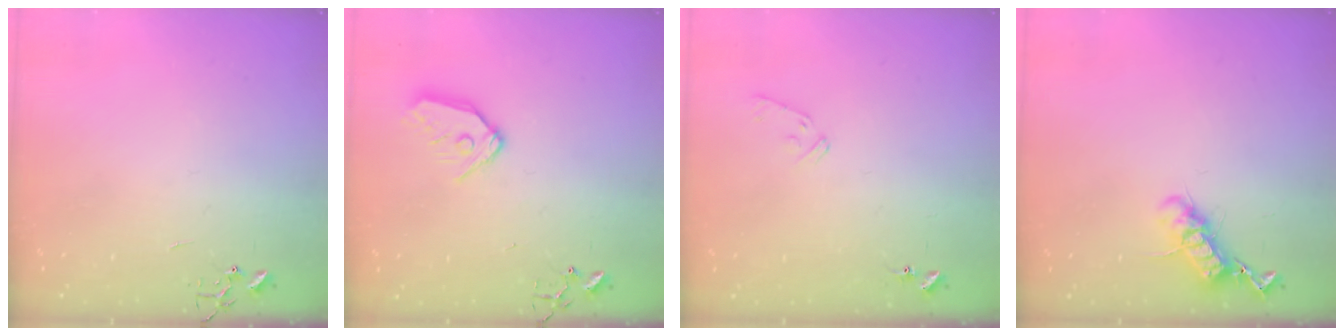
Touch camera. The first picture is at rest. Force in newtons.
{"total": 10.7, "press": 10.6, "slide": 1.1}
{"total": 6.7, "press": 6.7, "slide": 0.7}
{"total": 12.3, "press": 12.3, "slide": 0.6}